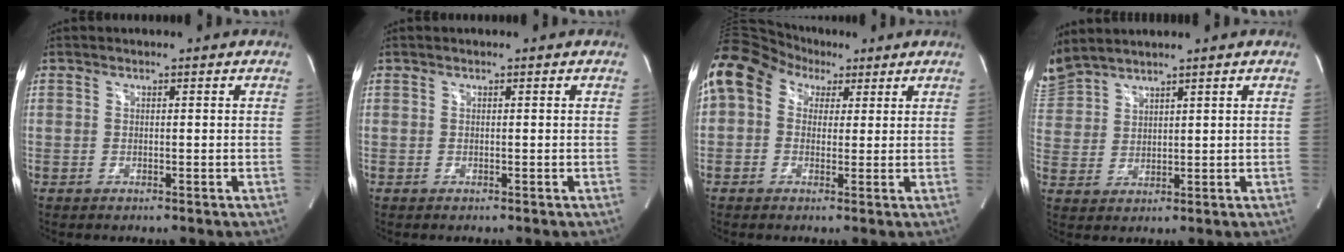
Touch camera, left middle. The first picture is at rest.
{"total": 0.0}
{"total": 11.2, "force": [4.7, 8.4, 5.6], "torque": [-0.120, 0.066, 0.078]}
{"total": 6.2, "force": [6.1, 0.7, 1.3], "torque": [-0.045, 0.021, 0.130]}